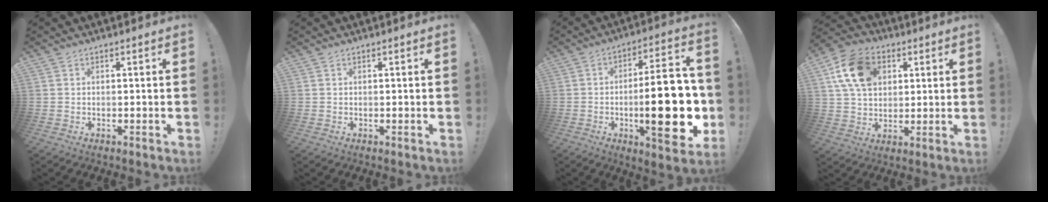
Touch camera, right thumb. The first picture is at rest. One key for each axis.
{"total": 0.0}
{"total": 25.0, "fx": -3.8, "fy": 7.4, "fz": 23.6, "tx": -0.364, "ty": 0.003, "tz": -0.057}
{"total": 16.0, "fx": 5.7, "fy": 11.7, "fz": 9.3, "tx": -0.151, "ty": -0.010, "tz": 0.113}